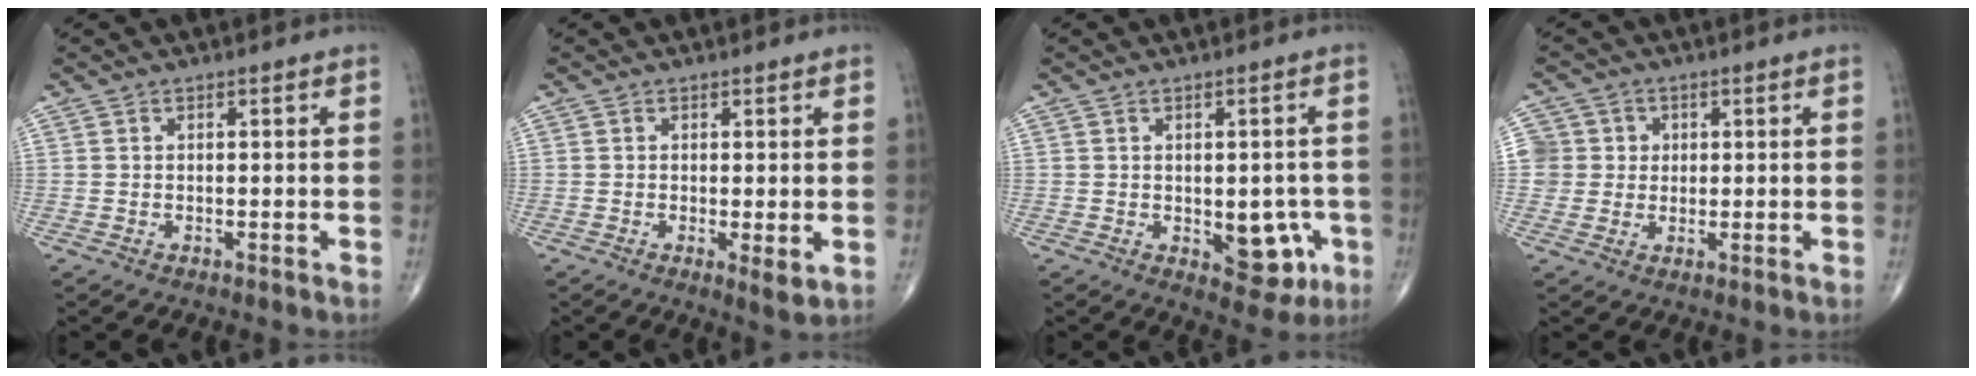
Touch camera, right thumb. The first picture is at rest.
{"total": 2.8, "force": [-0.3, 0.6, 2.7], "torque": [-0.041, -0.013, -0.006]}
{"total": 8.0, "force": [-2.0, 4.5, 6.3], "torque": [-0.039, 0.004, -0.014]}
{"total": 5.6, "force": [0.9, 5.5, 0.3], "torque": [0.032, 0.008, 0.011]}